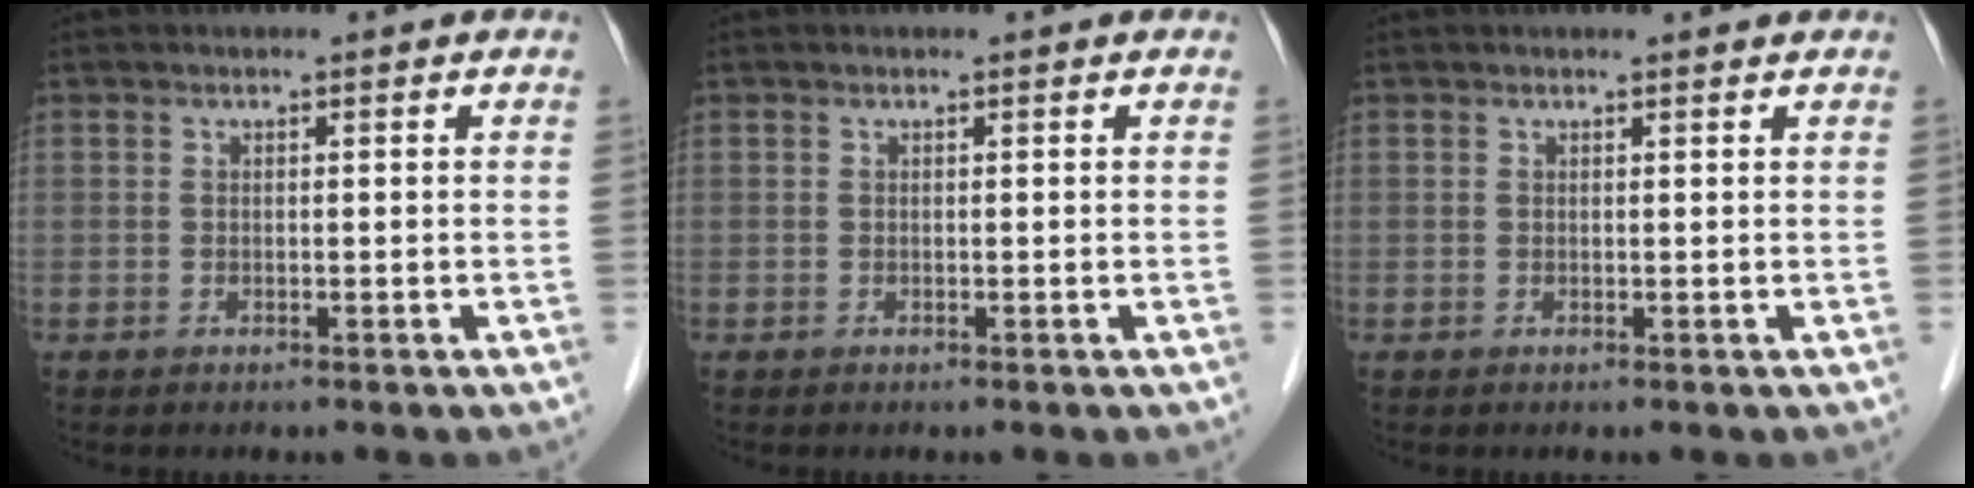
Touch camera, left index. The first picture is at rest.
{"total": 0.0}
{"total": 1.1, "force": [1.1, 0.0, 0.1], "torque": [-0.011, 0.002, 0.013]}